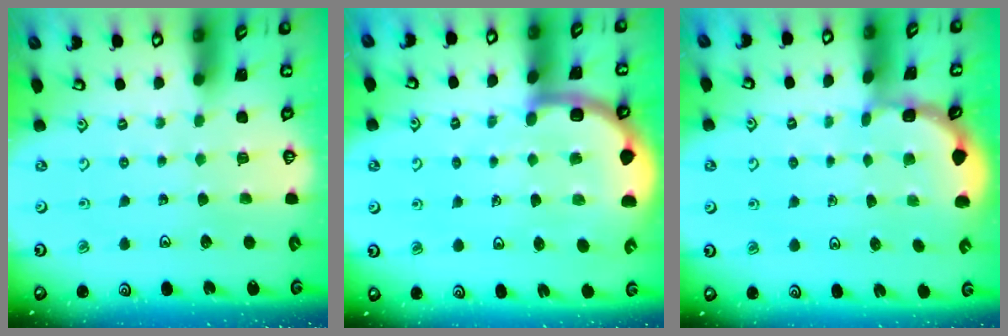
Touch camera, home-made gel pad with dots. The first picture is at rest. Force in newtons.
{"total": 8.3, "press": 8.1, "slide": 2.0}
{"total": 1.7, "press": 1.7, "slide": 0.2}